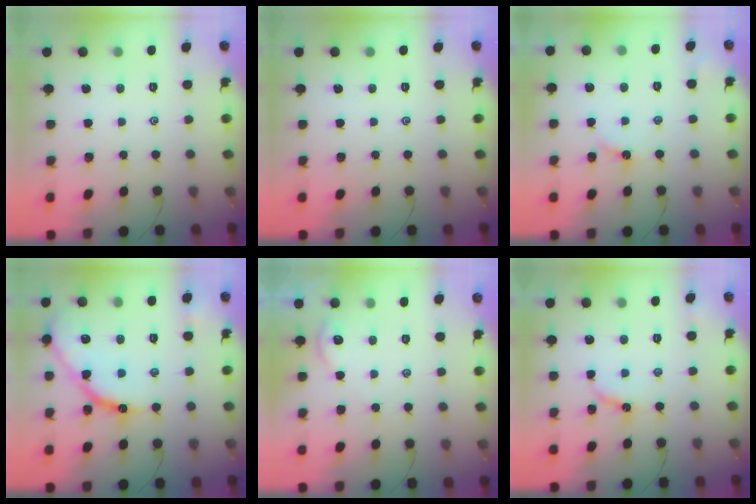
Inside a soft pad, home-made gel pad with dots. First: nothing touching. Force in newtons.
{"total": 0.0}
{"total": 2.9, "press": 2.9, "slide": 0.2}
{"total": 14.2, "press": 14.2, "slide": 0.9}
{"total": 2.2, "press": 2.2, "slide": 0.2}
{"total": 7.0, "press": 7.0, "slide": 0.6}